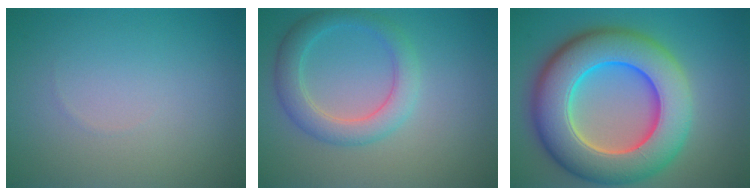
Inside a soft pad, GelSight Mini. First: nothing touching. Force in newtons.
{"total": 3.8, "press": 3.7, "slide": 0.4}
{"total": 12.4, "press": 12.4, "slide": 0.2}